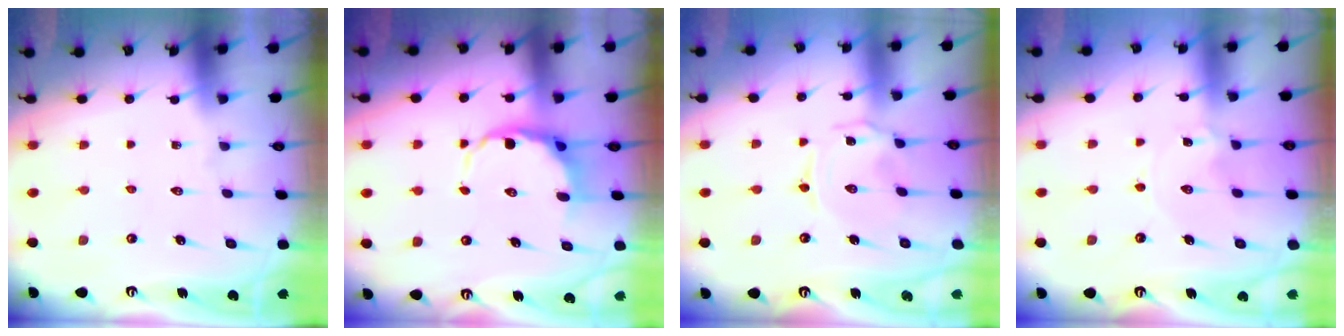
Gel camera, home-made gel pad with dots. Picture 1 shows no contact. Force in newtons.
{"total": 7.6, "press": 7.3, "slide": 2.1}
{"total": 0.8, "press": 0.7, "slide": 0.4}
{"total": 0.0}